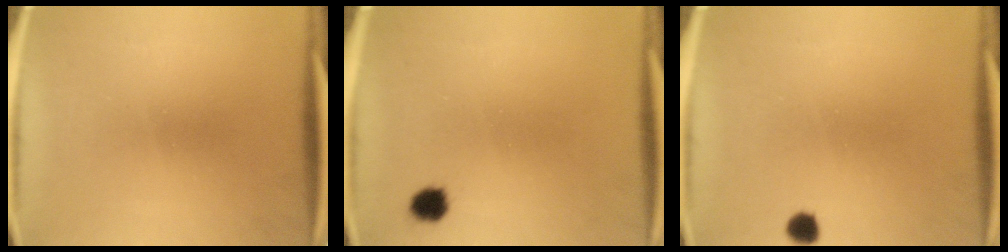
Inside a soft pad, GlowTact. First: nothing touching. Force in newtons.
{"total": 2.8}
{"total": 2.1}